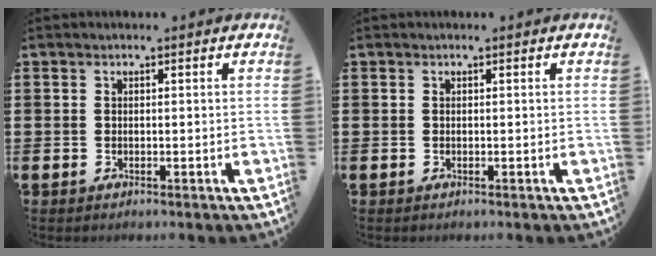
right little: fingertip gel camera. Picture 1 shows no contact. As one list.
[{"total": 0.0}]